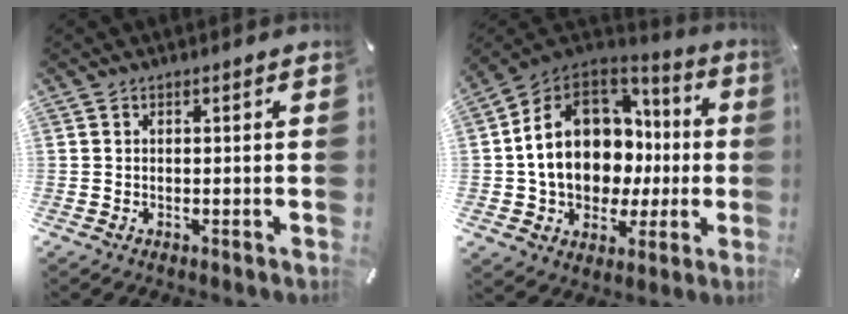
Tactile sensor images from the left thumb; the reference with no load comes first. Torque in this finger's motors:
{"motor_torque": [2.41, 2.60, 2.27, 0.50, 0.51]}